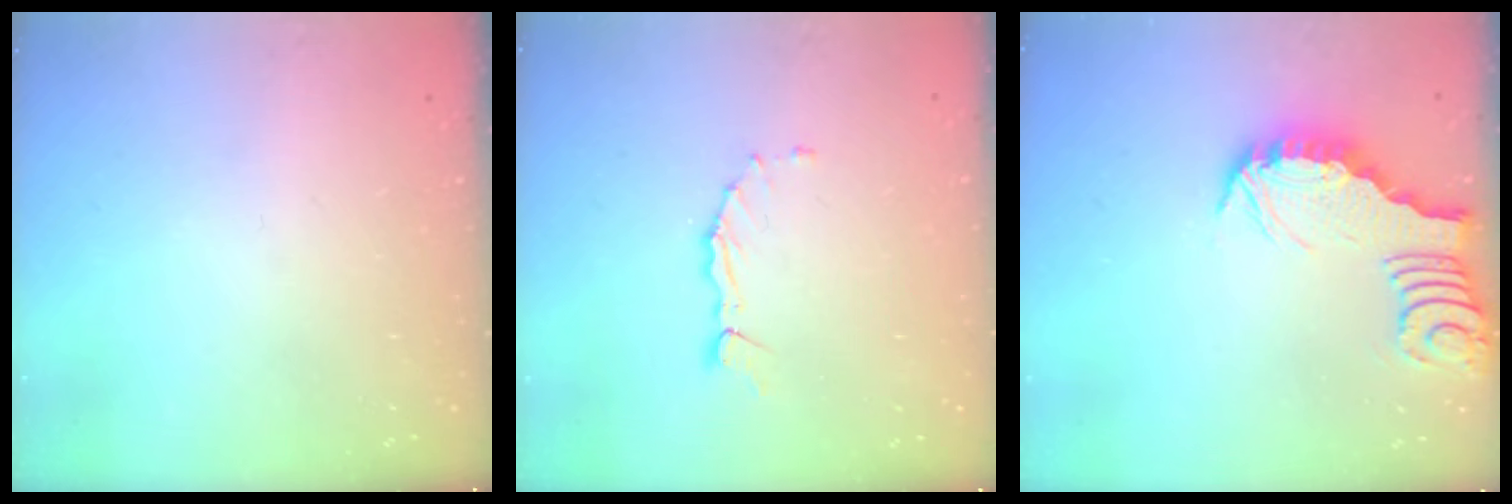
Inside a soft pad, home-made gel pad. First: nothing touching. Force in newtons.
{"total": 1.0, "press": 1.0, "slide": 0.2}
{"total": 3.0, "press": 3.0, "slide": 0.3}